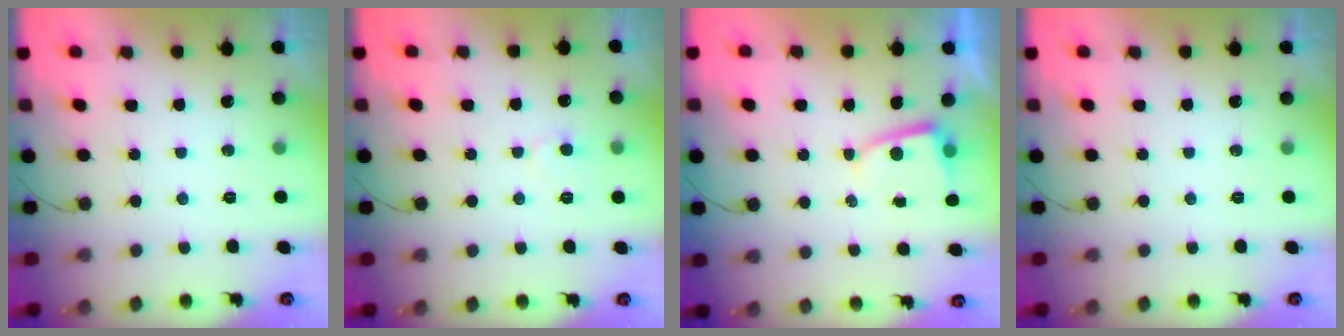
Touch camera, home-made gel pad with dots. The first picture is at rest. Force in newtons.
{"total": 6.1, "press": 6.1, "slide": 0.4}
{"total": 2.6, "press": 2.6, "slide": 0.3}
{"total": 0.0}